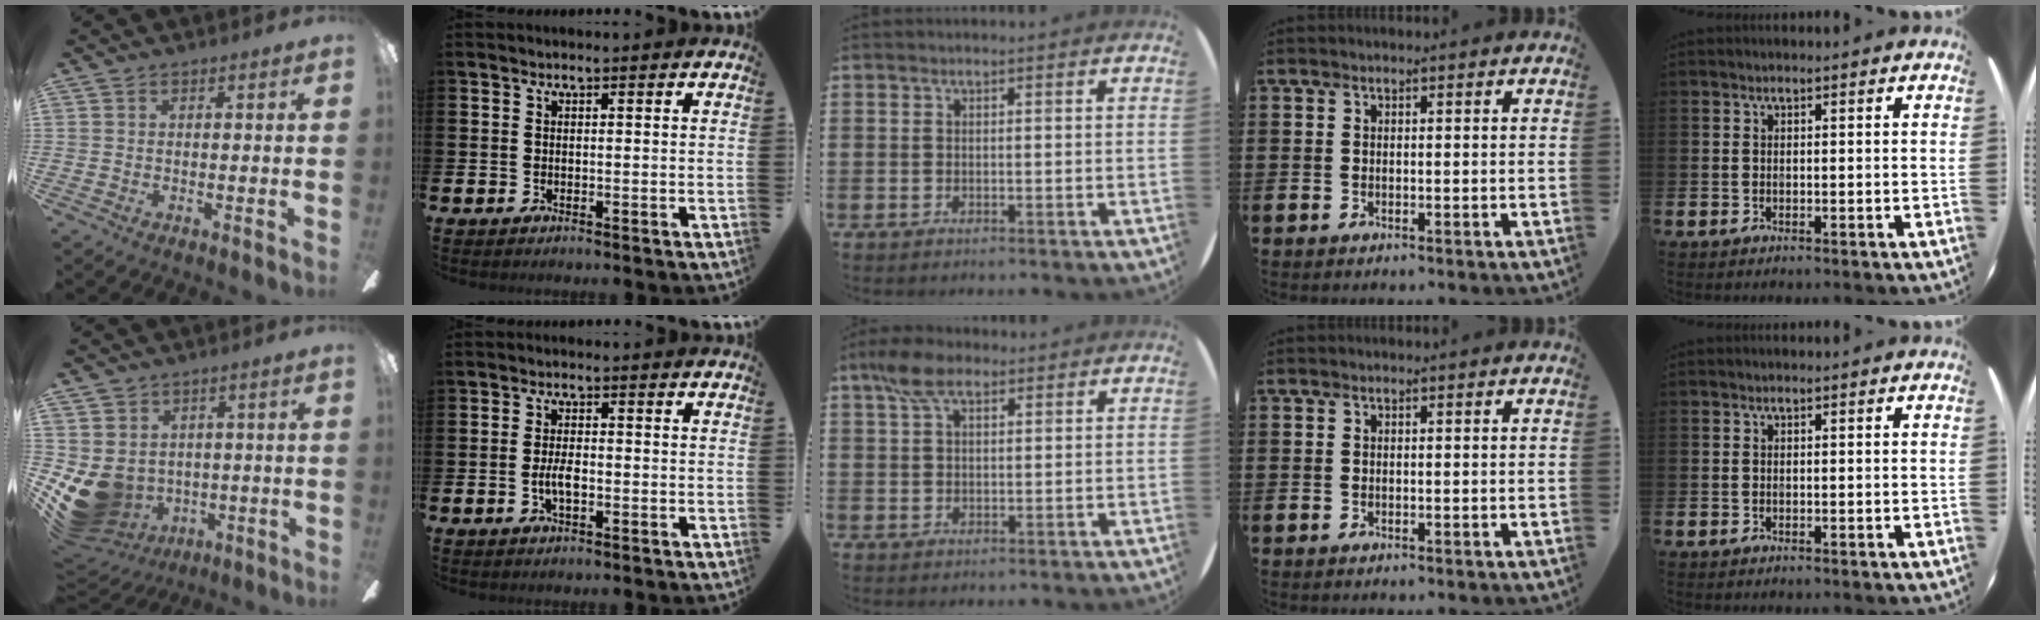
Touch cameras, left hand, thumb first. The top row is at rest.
{"thumb": {"total": 9.6, "force": [-2.0, 8.7, 3.7], "torque": [-0.110, -0.004, -0.026]}, "index": {"total": 3.1, "force": [-0.7, 1.3, 2.7], "torque": [-0.050, 0.002, -0.013]}, "middle": {"total": 5.4, "force": [3.4, 2.6, 3.2], "torque": [-0.065, 0.006, 0.061]}}